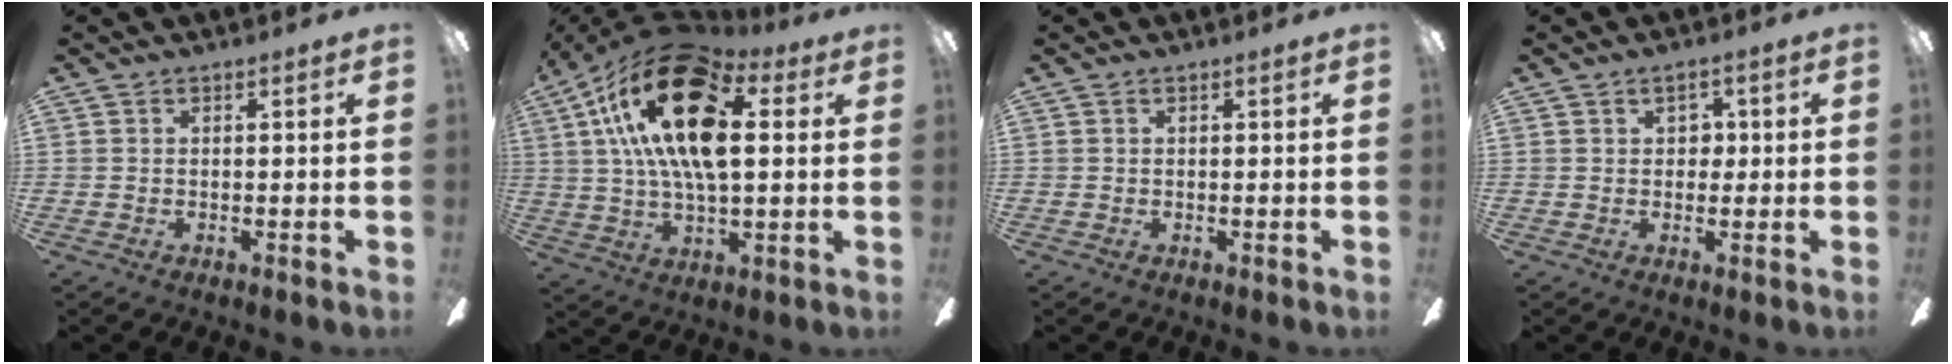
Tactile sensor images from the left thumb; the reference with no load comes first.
{"total": 25.0, "force": [8.4, 12.2, 20.1], "torque": [-0.372, -0.018, 0.137]}
{"total": 0.0}
{"total": 3.7, "force": [1.3, 2.6, 2.3], "torque": [-0.025, 0.001, 0.016]}